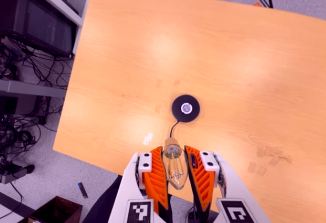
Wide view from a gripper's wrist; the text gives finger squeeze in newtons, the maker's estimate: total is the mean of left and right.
{"total": 21.6, "left": 24.4, "right": 18.7}